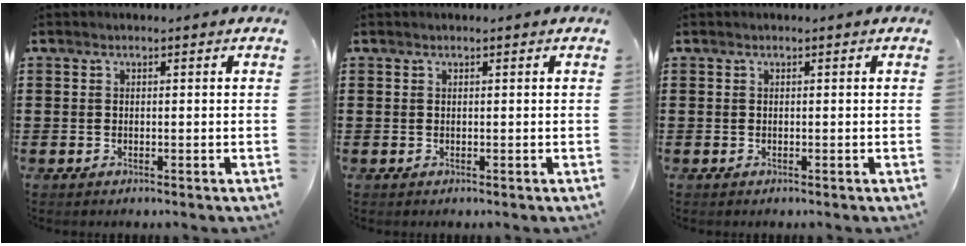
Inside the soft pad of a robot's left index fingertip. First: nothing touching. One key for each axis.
{"total": 0.0}
{"total": 0.0}